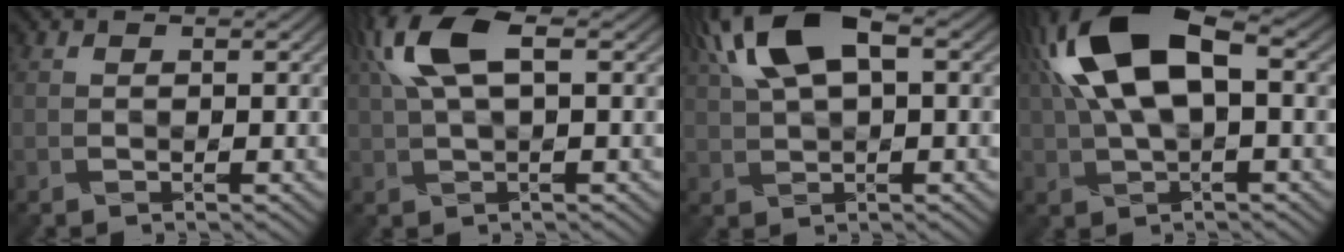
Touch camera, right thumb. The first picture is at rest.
{"total": 7.7, "force": [2.5, 2.7, 6.7], "torque": [-0.149, 0.020, 0.045]}
{"total": 10.2, "force": [4.1, 4.4, 8.2], "torque": [-0.177, 0.024, 0.074]}
{"total": 13.8, "force": [3.5, 6.4, 11.7], "torque": [-0.261, 0.020, 0.064]}